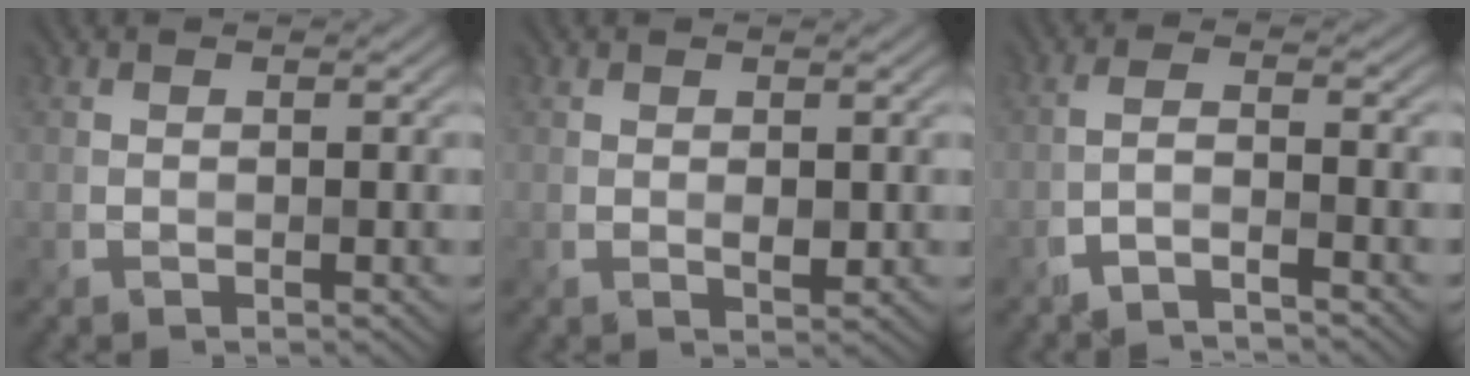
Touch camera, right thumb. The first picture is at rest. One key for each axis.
{"total": 0.9, "fx": 0.1, "fy": 0.4, "fz": 0.8, "tx": -0.015, "ty": -0.002, "tz": 0.006}
{"total": 3.3, "fx": -2.4, "fy": 0.4, "fz": 2.3, "tx": -0.030, "ty": 0.014, "tz": -0.063}